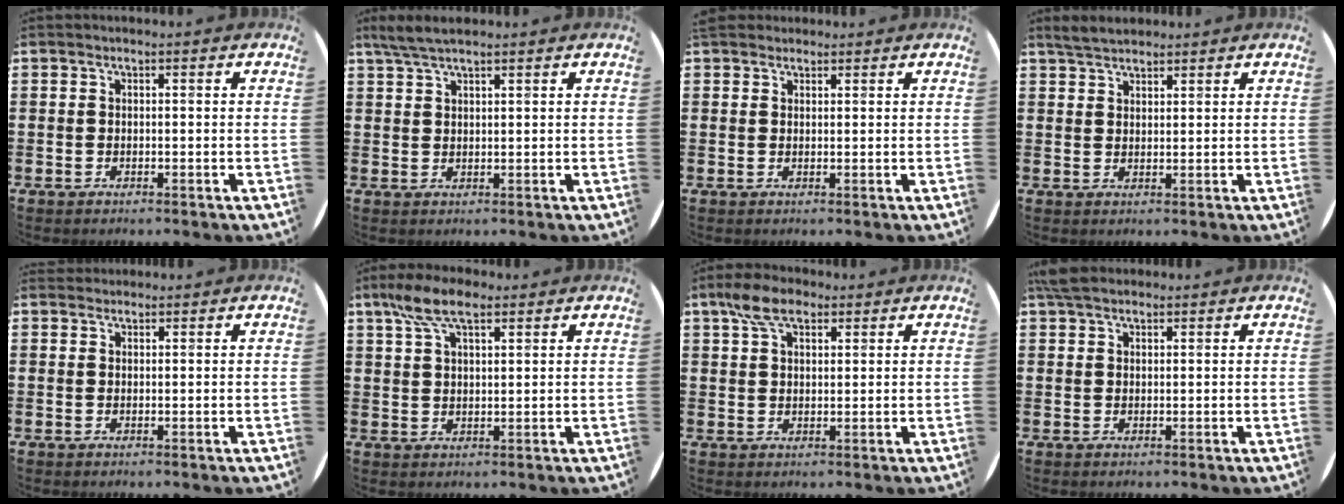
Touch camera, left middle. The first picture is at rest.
{"total": 3.0, "force": [2.4, 0.4, 1.7], "torque": [-0.037, 0.005, 0.045]}
{"total": 1.4, "force": [1.3, 0.6, 0.1], "torque": [-0.004, 0.005, 0.026]}
{"total": 3.1, "force": [2.9, 0.9, 0.8], "torque": [-0.022, -0.001, 0.056]}
{"total": 0.9, "force": [0.9, 0.2, -0.1], "torque": [0.001, 0.002, 0.017]}
{"total": 6.9, "force": [4.6, 2.6, 4.4], "torque": [-0.096, 0.005, 0.084]}
{"total": 5.8, "force": [3.9, 2.9, 3.0], "torque": [-0.062, 0.006, 0.072]}
{"total": 2.7, "force": [2.3, 1.1, 1.0], "torque": [-0.026, 0.008, 0.044]}